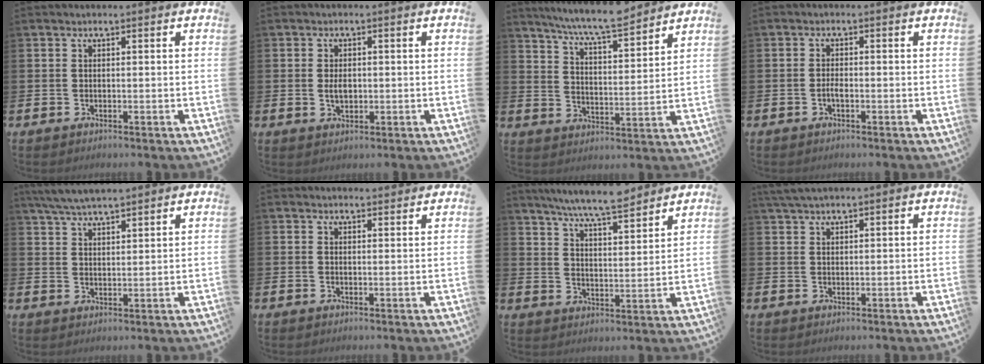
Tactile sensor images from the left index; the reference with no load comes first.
{"total": 2.3, "force": [0.0, 1.4, 1.9], "torque": [-0.029, 0.003, -0.003]}
{"total": 8.0, "force": [7.5, 0.2, 2.7], "torque": [-0.073, -0.044, 0.133]}
{"total": 1.3, "force": [-0.5, 0.4, 1.1], "torque": [-0.022, 0.001, -0.011]}
{"total": 6.8, "force": [6.5, 0.5, 1.9], "torque": [-0.065, -0.026, 0.118]}
{"total": 1.7, "force": [1.7, 0.3, -0.1], "torque": [0.008, -0.008, 0.029]}
{"total": 8.0, "force": [7.5, 0.3, 2.6], "torque": [-0.071, -0.039, 0.135]}
{"total": 2.9, "force": [2.5, 0.6, 1.4], "torque": [-0.030, 0.002, 0.047]}